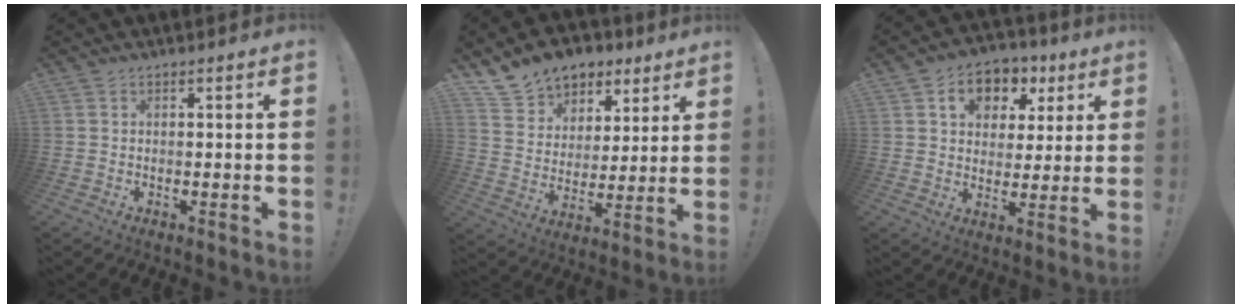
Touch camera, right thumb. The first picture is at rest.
{"total": 12.0, "force": [8.4, 8.0, 2.7], "torque": [-0.042, -0.064, 0.160]}
{"total": 10.3, "force": [4.3, 8.2, 4.4], "torque": [-0.063, -0.014, 0.082]}